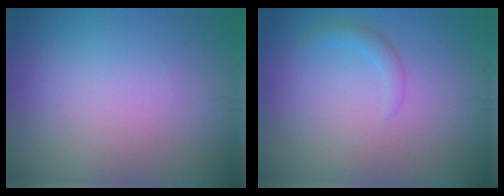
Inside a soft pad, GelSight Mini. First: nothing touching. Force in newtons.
{"total": 1.2, "press": 1.1, "slide": 0.1}